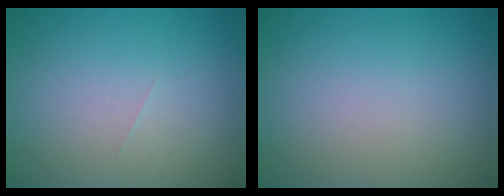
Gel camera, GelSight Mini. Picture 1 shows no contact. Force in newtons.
{"total": 0.0}